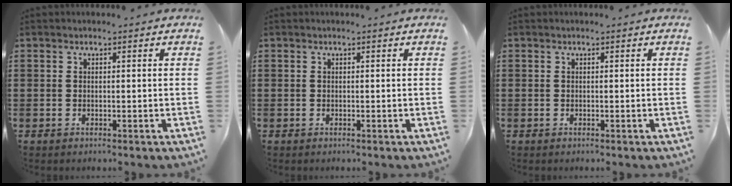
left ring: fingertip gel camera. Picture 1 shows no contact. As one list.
[{"total": 0.0}, {"total": 0.0}]